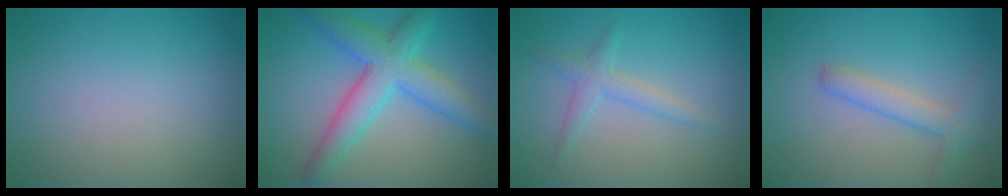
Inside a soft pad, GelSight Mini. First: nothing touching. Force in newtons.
{"total": 6.2, "press": 6.2, "slide": 0.2}
{"total": 1.9, "press": 1.9, "slide": 0.1}
{"total": 2.7, "press": 2.7, "slide": 0.1}